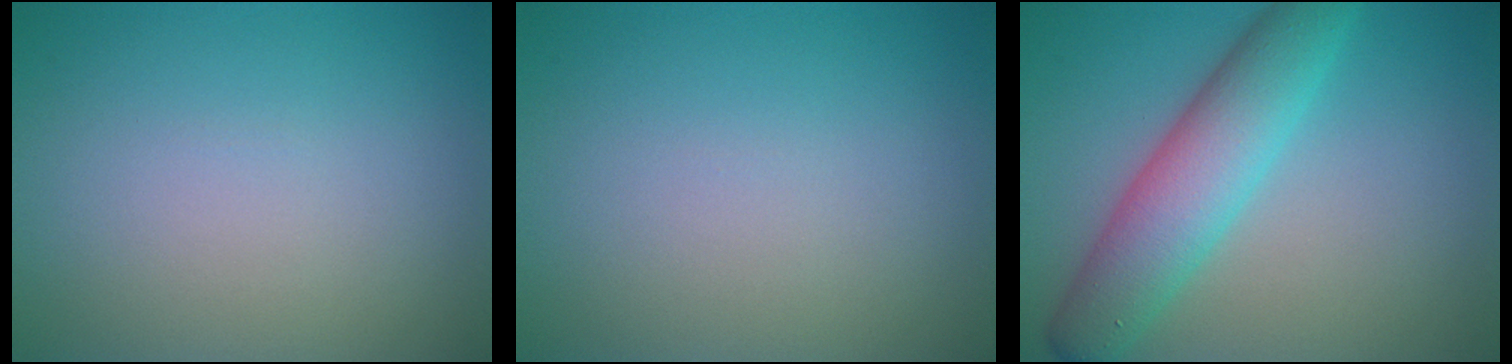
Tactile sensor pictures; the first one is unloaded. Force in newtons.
{"total": 0.0}
{"total": 6.3, "press": 6.2, "slide": 0.3}